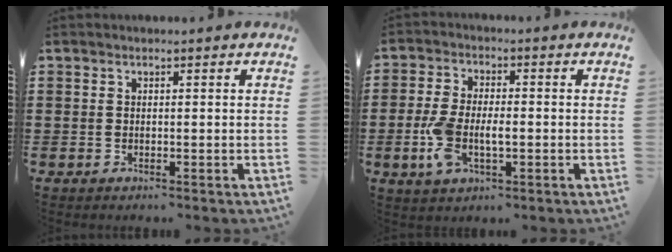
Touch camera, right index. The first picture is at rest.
{"total": 6.4, "force": [-1.4, 3.2, 5.3], "torque": [-0.126, -0.004, -0.032]}